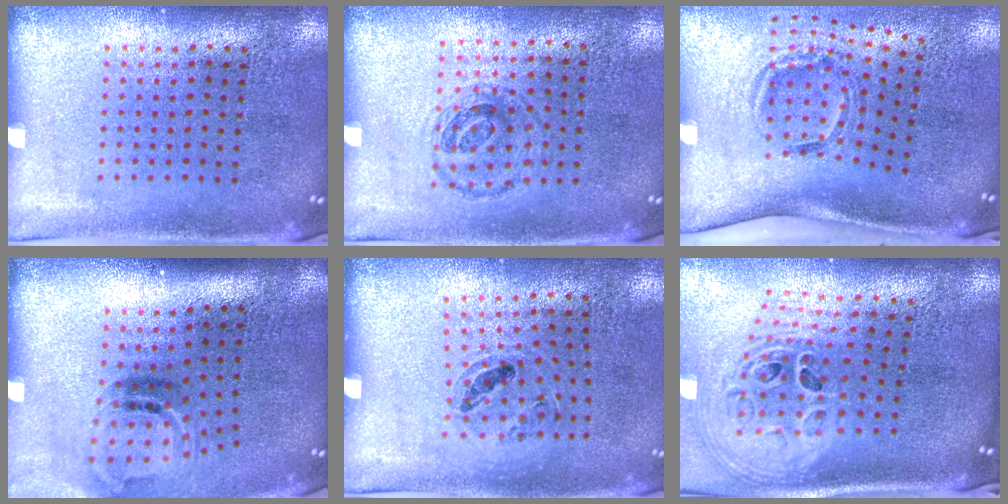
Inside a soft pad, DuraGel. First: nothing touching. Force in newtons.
{"total": 0.9, "press": 0.8, "slide": 0.5}
{"total": 2.0, "press": 1.2, "slide": 1.6}
{"total": 1.9, "press": 1.2, "slide": 1.5}
{"total": 1.0, "press": 0.9, "slide": 0.4}
{"total": 2.6, "press": 1.8, "slide": 1.8}